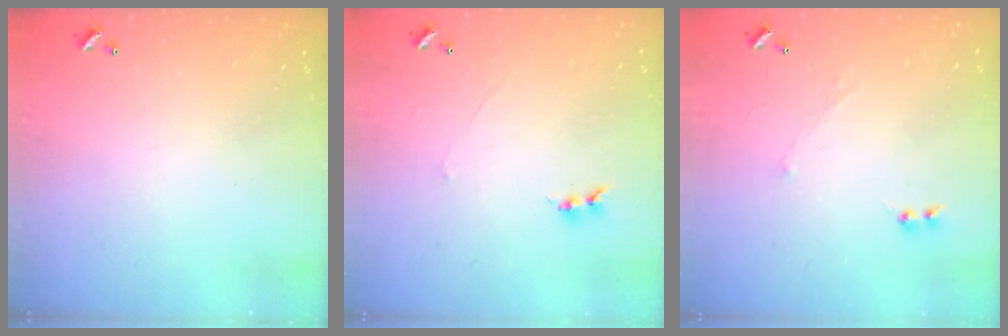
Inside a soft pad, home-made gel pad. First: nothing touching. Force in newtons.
{"total": 0.0}
{"total": 0.9, "press": 0.3, "slide": 0.8}